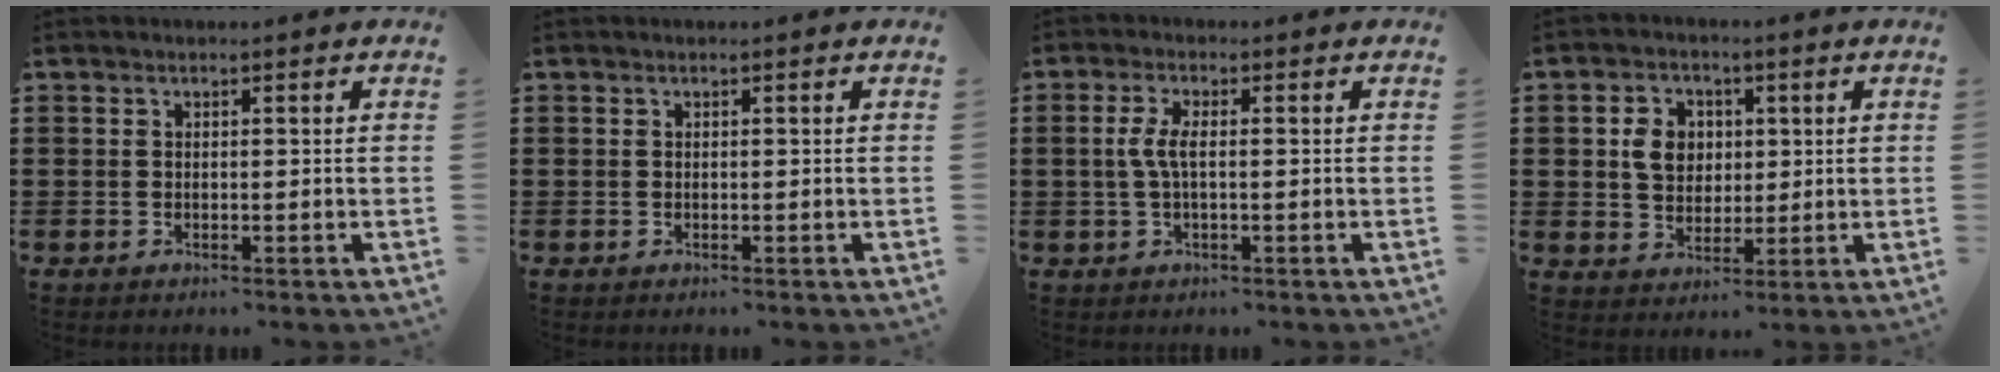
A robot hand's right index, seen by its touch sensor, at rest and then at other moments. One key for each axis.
{"total": 0.0}
{"total": 3.4, "fx": 0.0, "fy": 0.5, "fz": 3.4, "tx": -0.079, "ty": -0.006, "tz": -0.007}
{"total": 5.5, "fx": 1.1, "fy": 4.3, "fz": 3.3, "tx": -0.065, "ty": 0.013, "tz": 0.018}